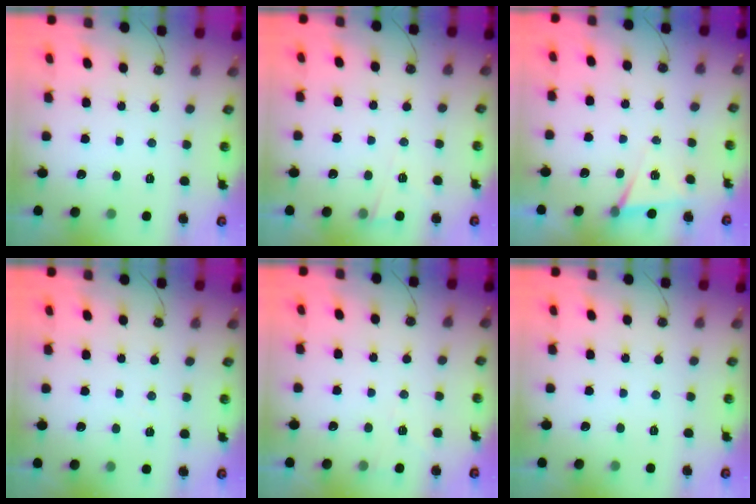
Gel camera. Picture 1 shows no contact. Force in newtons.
{"total": 3.0, "press": 2.8, "slide": 1.1}
{"total": 5.4, "press": 3.2, "slide": 4.4}
{"total": 4.8, "press": 1.9, "slide": 4.4}
{"total": 4.0, "press": 3.6, "slide": 1.7}
{"total": 2.0, "press": 0.4, "slide": 2.0}